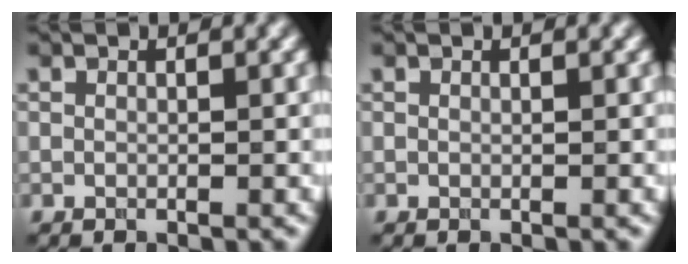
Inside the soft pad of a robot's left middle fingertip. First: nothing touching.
{"total": 0.0}